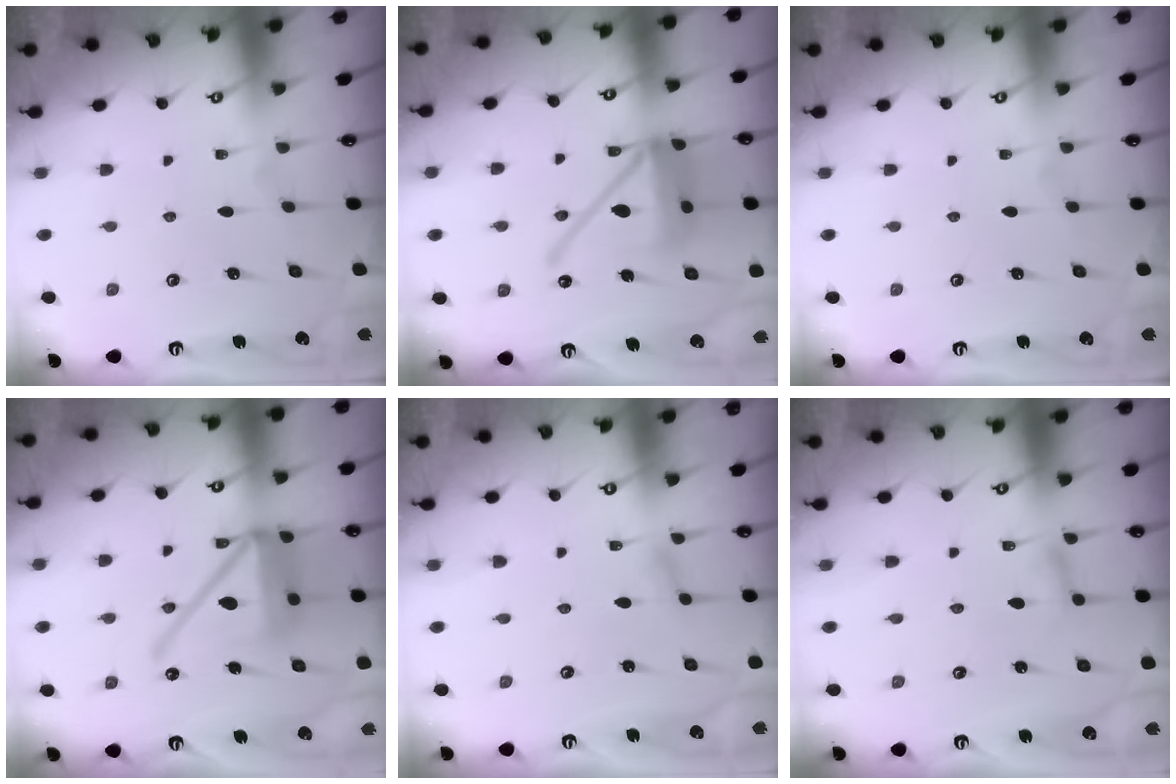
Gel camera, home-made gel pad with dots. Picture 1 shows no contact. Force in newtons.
{"total": 16.4, "press": 16.3, "slide": 2.1}
{"total": 0.0}
{"total": 17.5, "press": 17.4, "slide": 2.1}
{"total": 1.3, "press": 1.3, "slide": 0.1}
{"total": 2.6, "press": 2.6, "slide": 0.2}